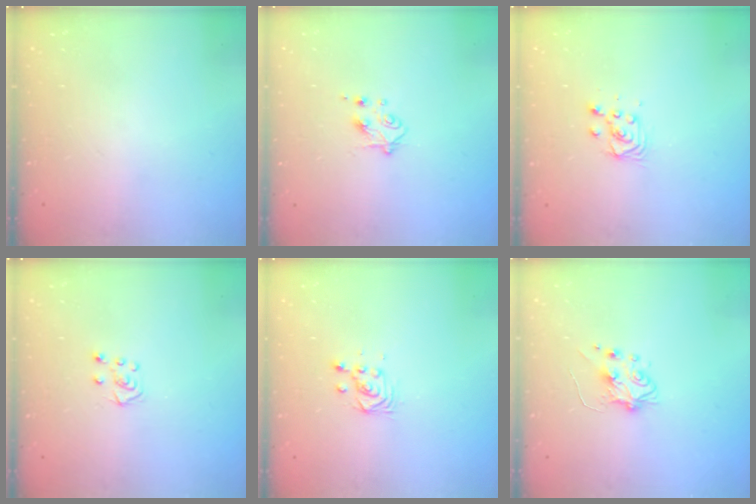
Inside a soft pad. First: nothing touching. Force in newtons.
{"total": 4.8, "press": 4.8, "slide": 0.6}
{"total": 3.7, "press": 3.7, "slide": 0.3}
{"total": 5.3, "press": 5.3, "slide": 0.6}
{"total": 3.7, "press": 3.7, "slide": 0.3}
{"total": 5.9, "press": 5.9, "slide": 0.9}